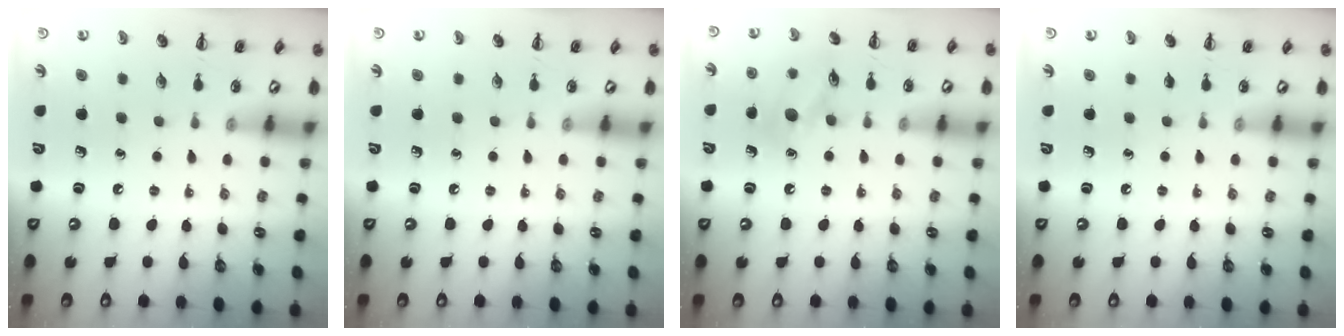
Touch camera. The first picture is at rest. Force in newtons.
{"total": 0.0}
{"total": 11.6, "press": 11.6, "slide": 0.7}
{"total": 0.0}